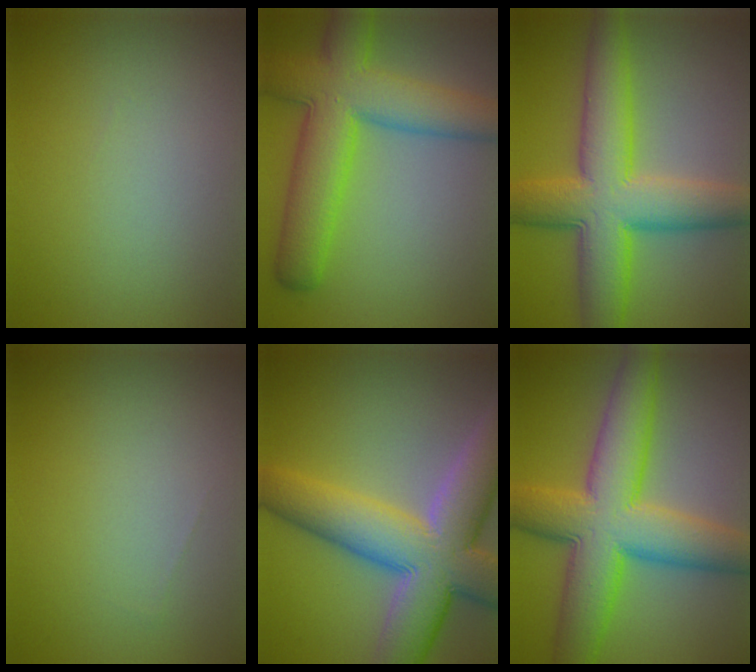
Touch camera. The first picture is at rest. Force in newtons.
{"total": 9.7, "press": 9.7, "slide": 0.5}
{"total": 9.8, "press": 9.8, "slide": 0.1}
{"total": 0.0}
{"total": 11.8, "press": 11.7, "slide": 0.9}
{"total": 11.1, "press": 11.1, "slide": 0.1}